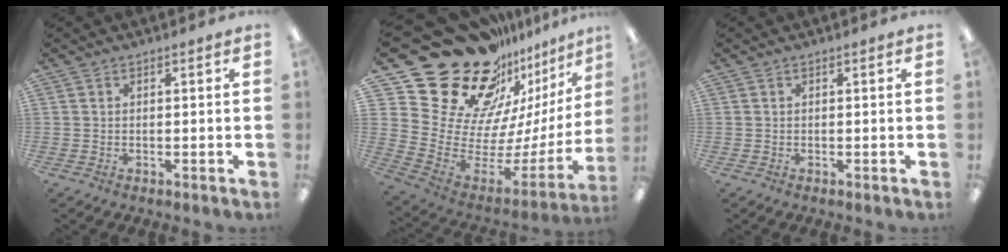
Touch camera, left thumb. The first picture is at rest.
{"total": 29.5, "force": [19.7, 16.5, 14.6], "torque": [-0.235, -0.183, 0.412]}
{"total": 0.0}